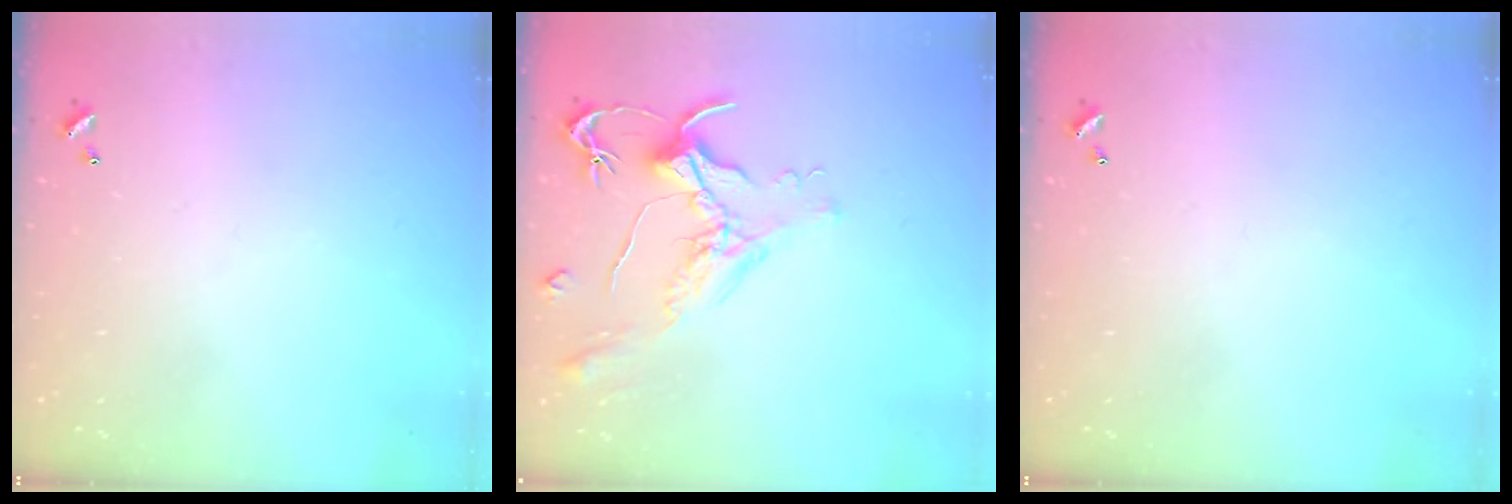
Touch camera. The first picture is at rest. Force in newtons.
{"total": 1.6, "press": 1.5, "slide": 0.7}
{"total": 0.0}